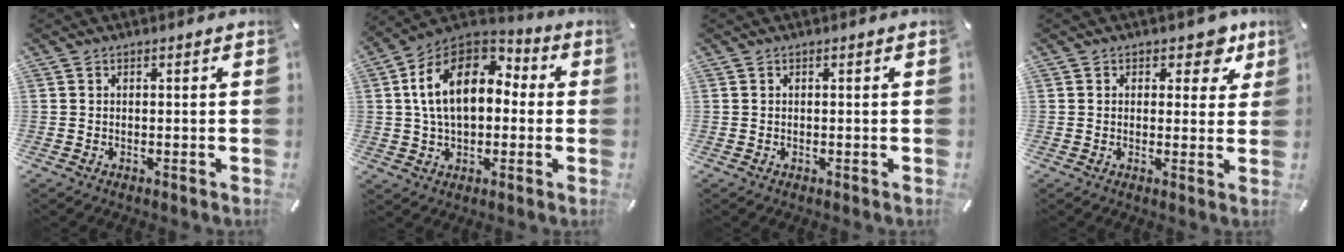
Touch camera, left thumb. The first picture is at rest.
{"total": 16.9, "force": [2.5, 11.3, 12.2], "torque": [-0.239, 0.007, 0.041]}
{"total": 0.0}
{"total": 3.8, "force": [2.0, 2.7, 1.8], "torque": [-0.001, -0.005, 0.026]}